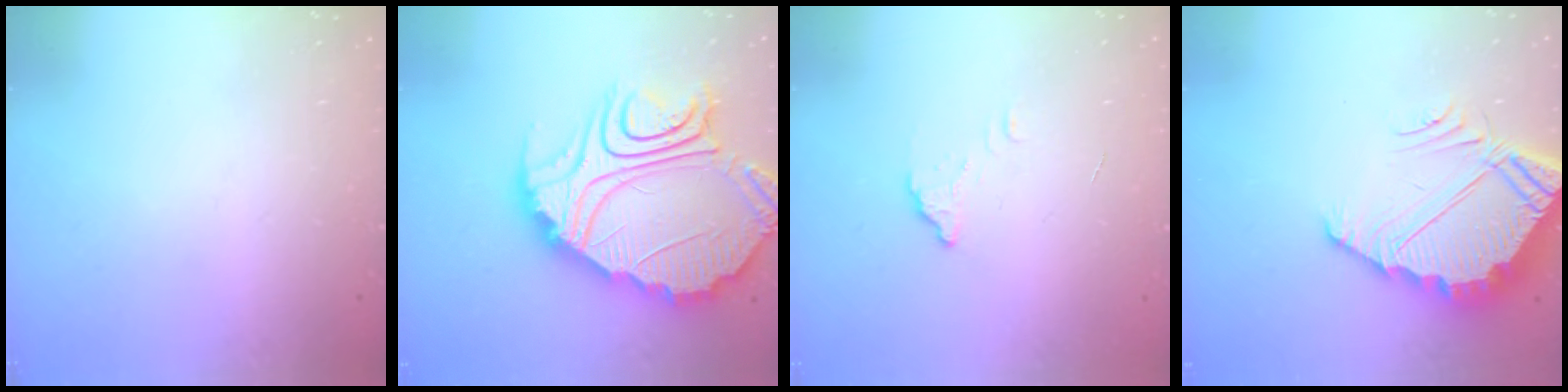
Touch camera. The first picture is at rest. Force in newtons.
{"total": 27.9, "press": 27.8, "slide": 2.5}
{"total": 2.8, "press": 2.8, "slide": 0.2}
{"total": 6.9, "press": 6.9, "slide": 0.3}